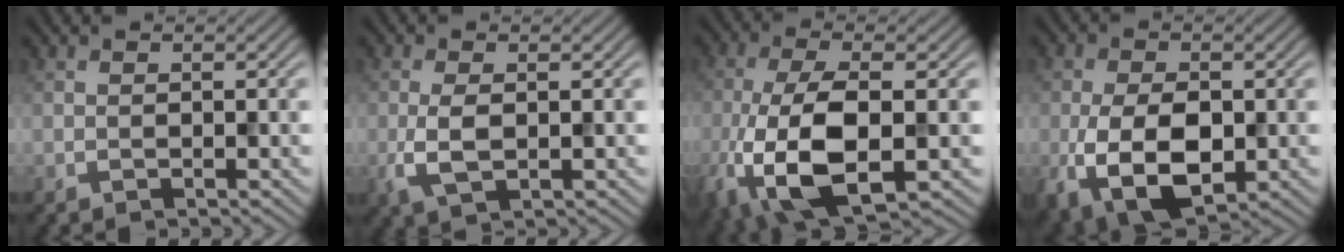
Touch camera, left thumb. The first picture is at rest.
{"total": 3.8, "force": [-0.3, 1.8, 3.3], "torque": [-0.082, -0.006, -0.007]}
{"total": 13.0, "force": [-3.8, 5.6, 11.1], "torque": [-0.264, -0.022, -0.070]}
{"total": 10.0, "force": [-2.4, 5.9, 7.7], "torque": [-0.171, -0.024, -0.044]}